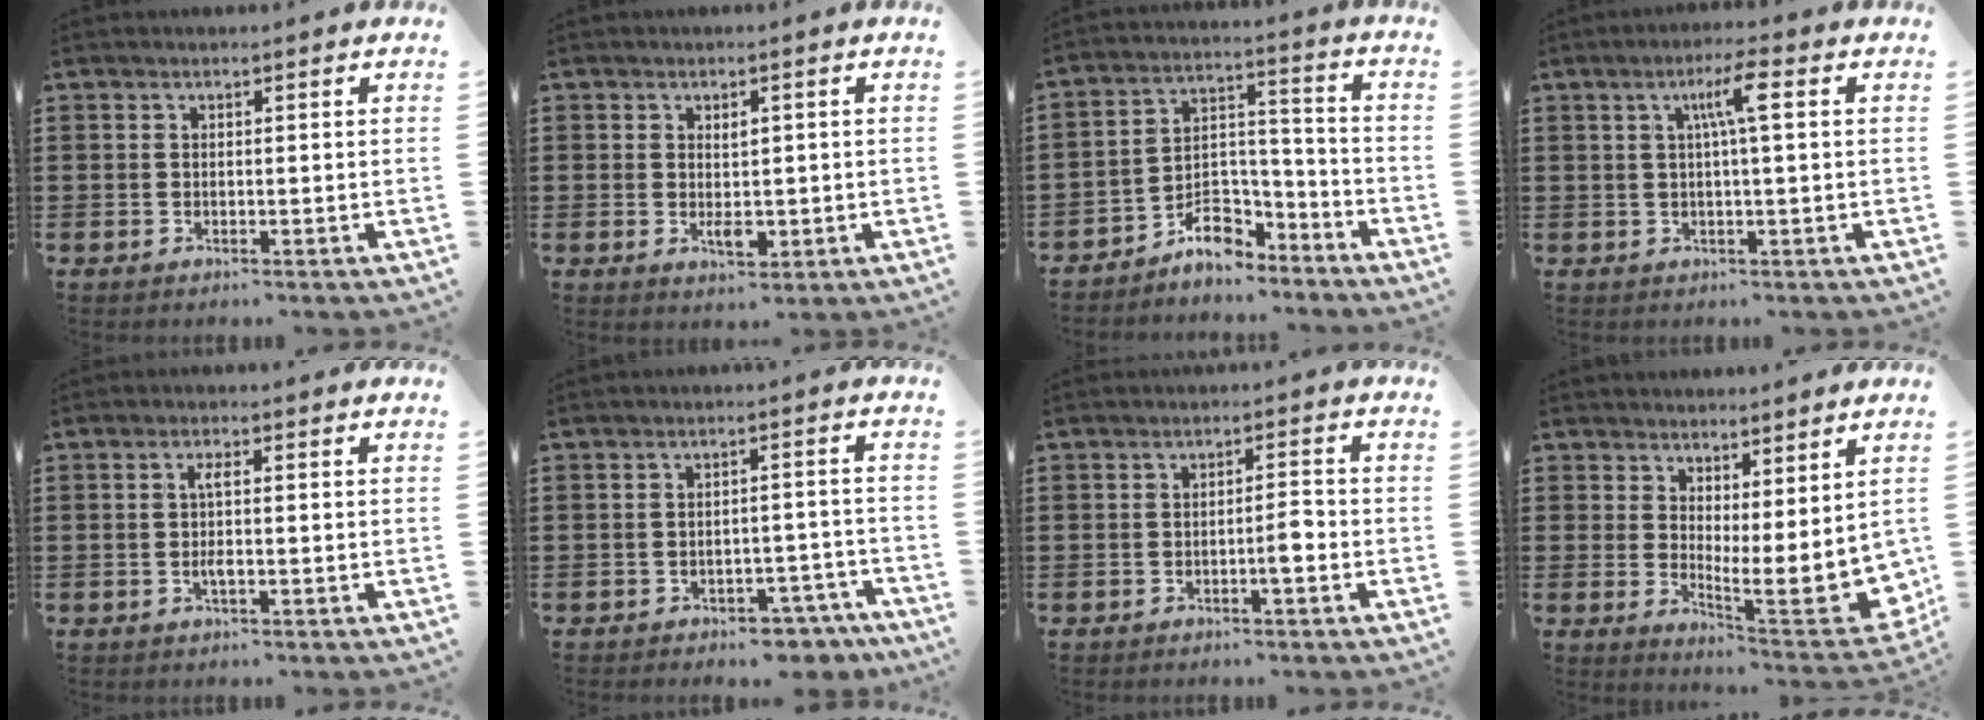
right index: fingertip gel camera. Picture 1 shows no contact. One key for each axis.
{"total": 3.2, "fx": -0.2, "fy": 1.8, "fz": 2.7, "tx": -0.043, "ty": 0.000, "tz": -0.005}
{"total": 7.8, "fx": -6.6, "fy": 3.4, "fz": 2.4, "tx": -0.048, "ty": 0.022, "tz": -0.128}
{"total": 5.0, "fx": 1.2, "fy": 0.3, "fz": 4.9, "tx": -0.096, "ty": 0.005, "tz": 0.015}
{"total": 2.6, "fx": -0.3, "fy": 0.6, "fz": 2.5, "tx": -0.059, "ty": -0.003, "tz": -0.012}
{"total": 3.4, "fx": -3.2, "fy": 0.8, "fz": 0.9, "tx": -0.015, "ty": 0.006, "tz": -0.064}
{"total": 3.4, "fx": -1.1, "fy": 0.6, "fz": 3.2, "tx": -0.055, "ty": 0.003, "tz": -0.021}
{"total": 5.9, "fx": 3.1, "fy": 1.7, "fz": 4.7, "tx": -0.072, "ty": -0.048, "tz": 0.067}